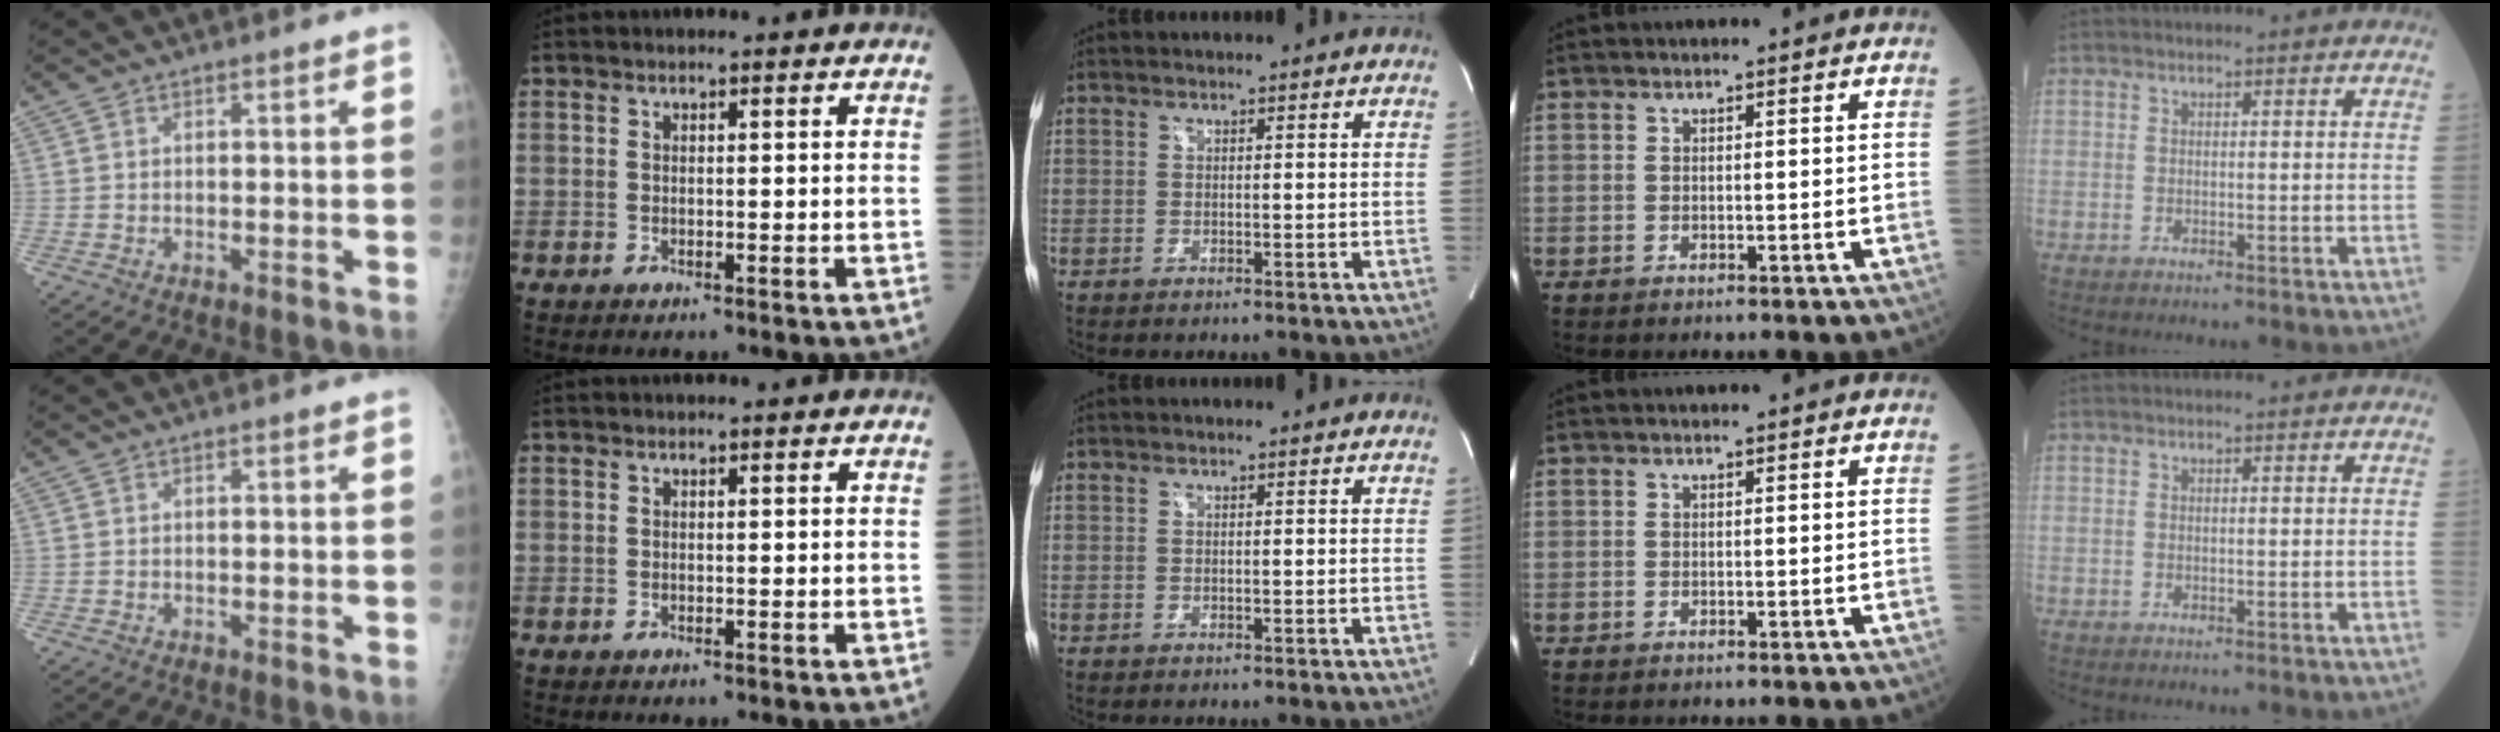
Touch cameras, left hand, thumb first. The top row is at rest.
{}